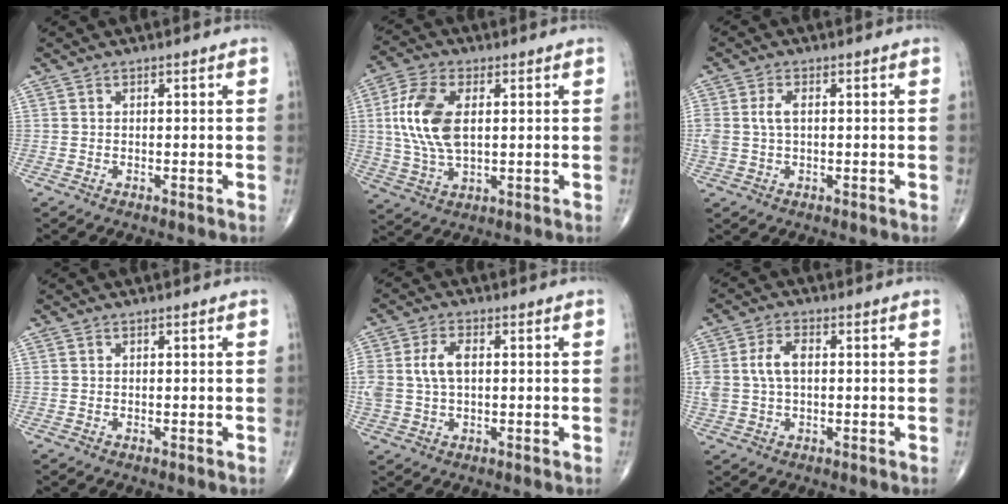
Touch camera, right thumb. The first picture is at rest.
{"total": 12.3, "force": [1.8, 6.5, 10.2], "torque": [-0.217, 0.000, 0.036]}
{"total": 3.9, "force": [0.5, 2.2, 3.2], "torque": [-0.082, 0.009, 0.011]}
{"total": 0.0}
{"total": 6.9, "force": [0.9, 4.1, 5.5], "torque": [-0.126, 0.014, 0.020]}
{"total": 6.5, "force": [0.7, 4.0, 5.1], "torque": [-0.116, 0.017, 0.016]}